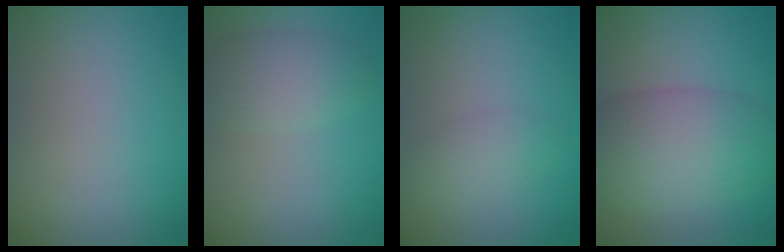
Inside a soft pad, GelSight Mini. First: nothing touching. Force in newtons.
{"total": 3.5, "press": 3.5, "slide": 0.1}
{"total": 1.8, "press": 1.8, "slide": 0.1}
{"total": 7.3, "press": 7.3, "slide": 0.5}